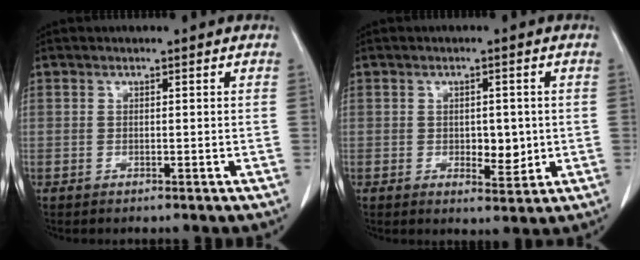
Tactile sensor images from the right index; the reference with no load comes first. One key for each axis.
{"total": 4.0, "fx": -0.3, "fy": 2.1, "fz": 3.4, "tx": -0.045, "ty": -0.004, "tz": 0.003}